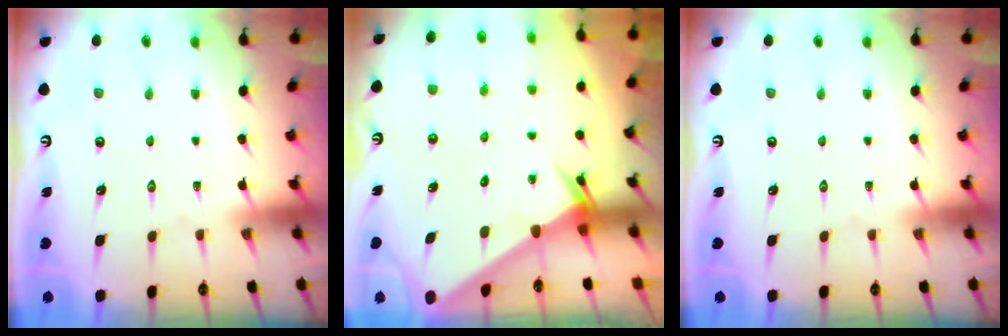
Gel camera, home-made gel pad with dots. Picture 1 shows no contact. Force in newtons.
{"total": 2.7, "press": 2.7, "slide": 0.3}
{"total": 0.0}